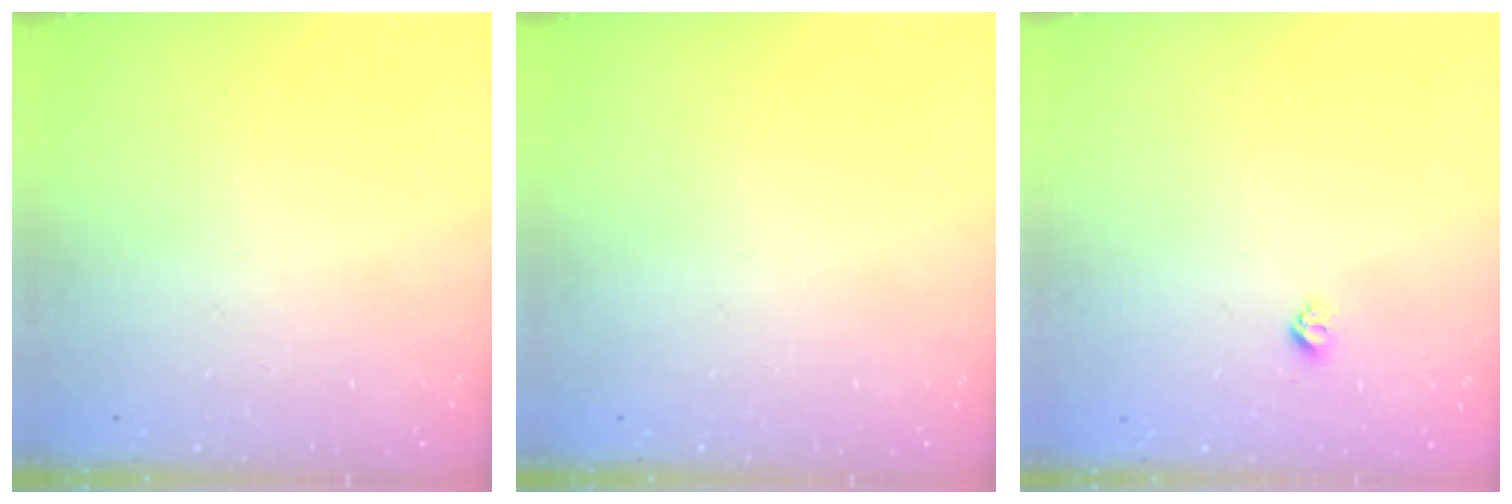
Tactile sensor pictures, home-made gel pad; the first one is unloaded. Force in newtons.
{"total": 0.0}
{"total": 3.8, "press": 3.8, "slide": 0.6}